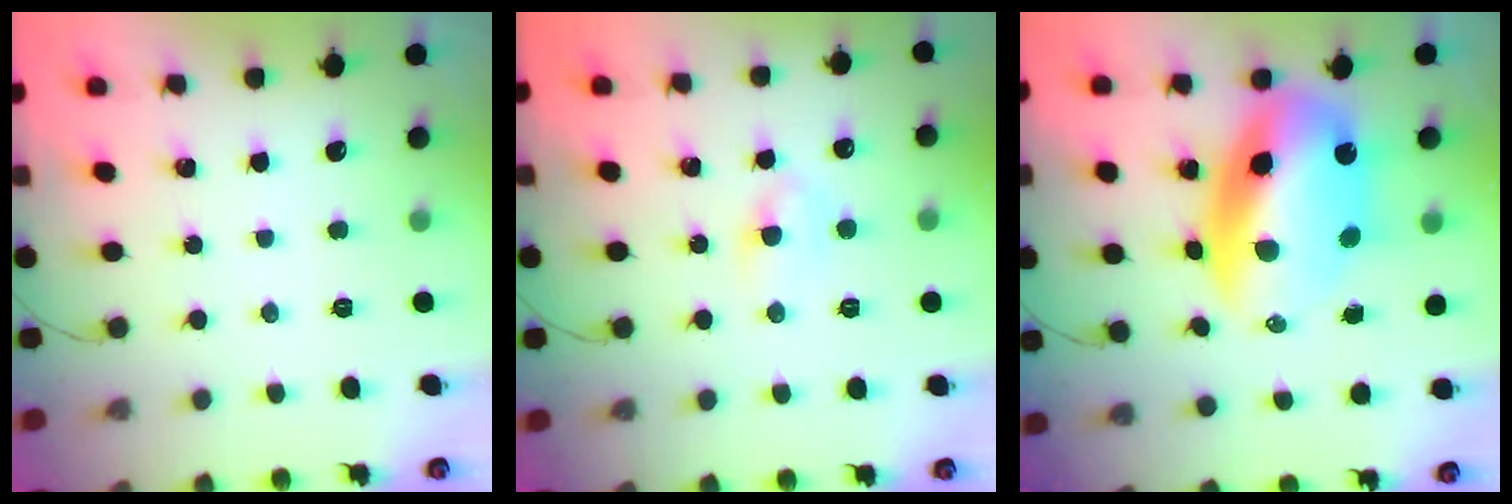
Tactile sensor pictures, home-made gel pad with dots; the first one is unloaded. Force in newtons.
{"total": 3.9, "press": 3.8, "slide": 1.0}
{"total": 17.6, "press": 17.1, "slide": 4.3}